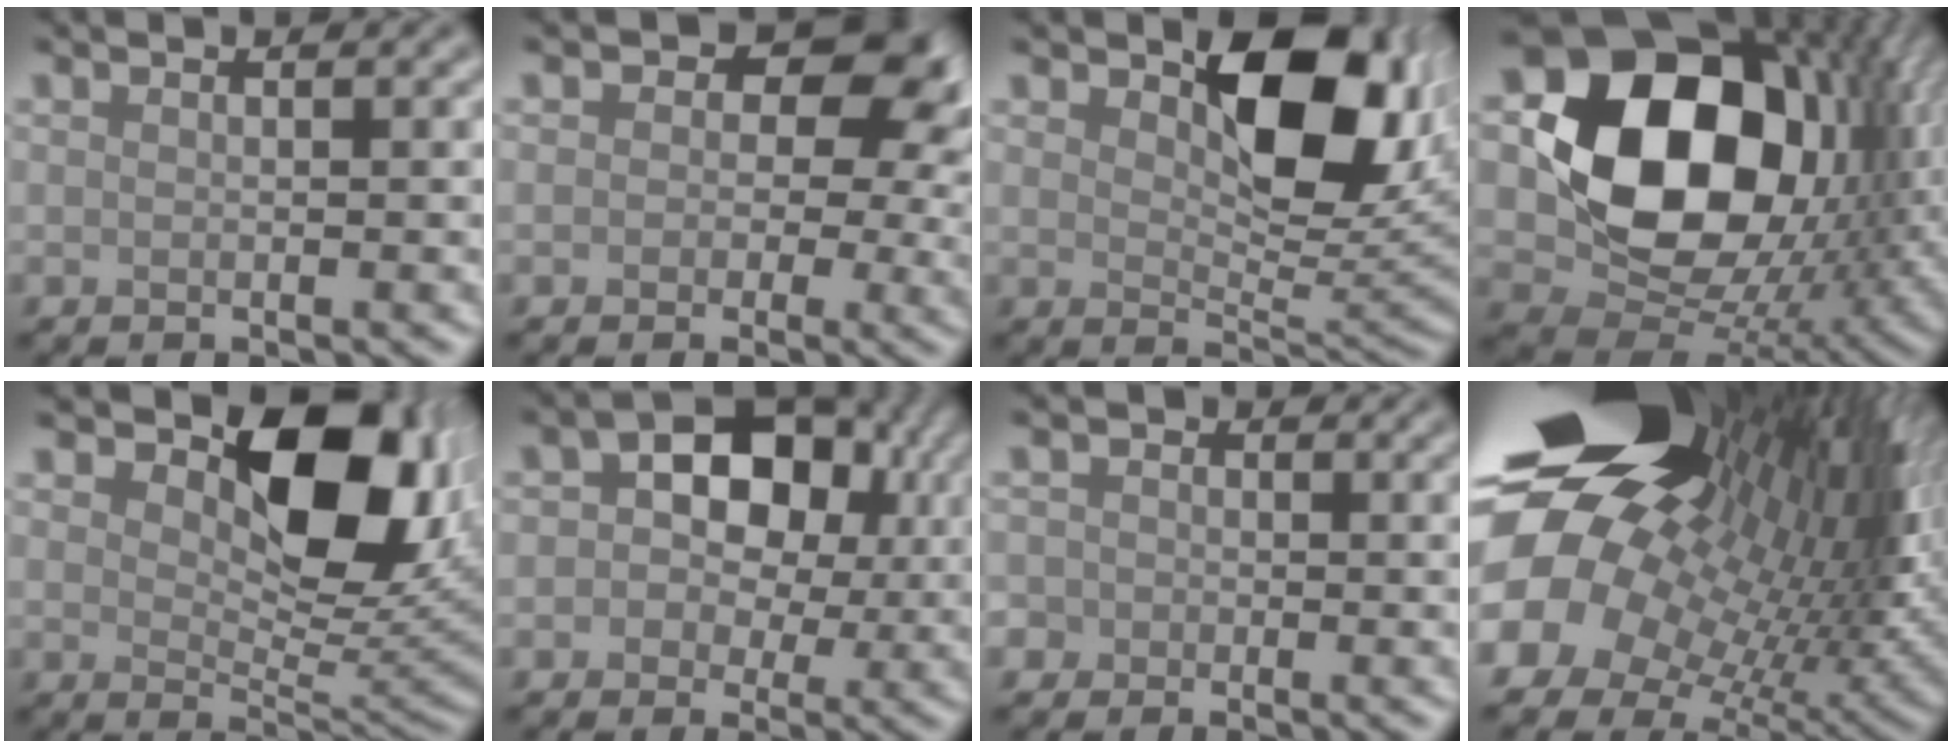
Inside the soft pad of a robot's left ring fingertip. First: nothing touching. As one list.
[{"total": 7.8, "force": [1.5, 5.7, 5.2], "torque": [-0.024, 0.011, 0.004]}, {"total": 8.7, "force": [3.3, 4.4, 6.8], "torque": [-0.100, -0.007, 0.053]}, {"total": 15.9, "force": [2.0, 11.9, 10.3], "torque": [-0.162, -0.007, 0.035]}, {"total": 9.9, "force": [3.6, 5.3, 7.6], "torque": [-0.110, -0.009, 0.058]}, {"total": 8.8, "force": [1.8, 6.5, 5.6], "torque": [-0.054, 0.027, 0.006]}, {"total": 3.8, "force": [0.2, 3.7, 0.9], "torque": [0.008, 0.024, -0.030]}, {"total": 20.7, "force": [4.0, 13.5, 15.3], "torque": [-0.283, -0.017, 0.079]}]